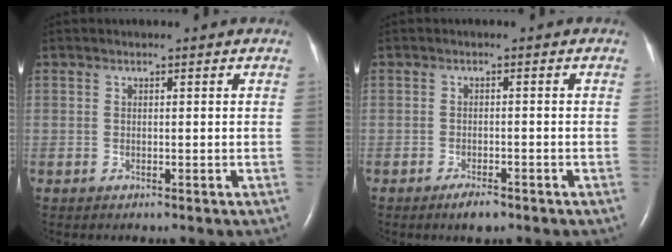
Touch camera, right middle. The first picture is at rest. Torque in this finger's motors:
{"motor_torque": [0.30, -0.13, -0.01, 0.00]}